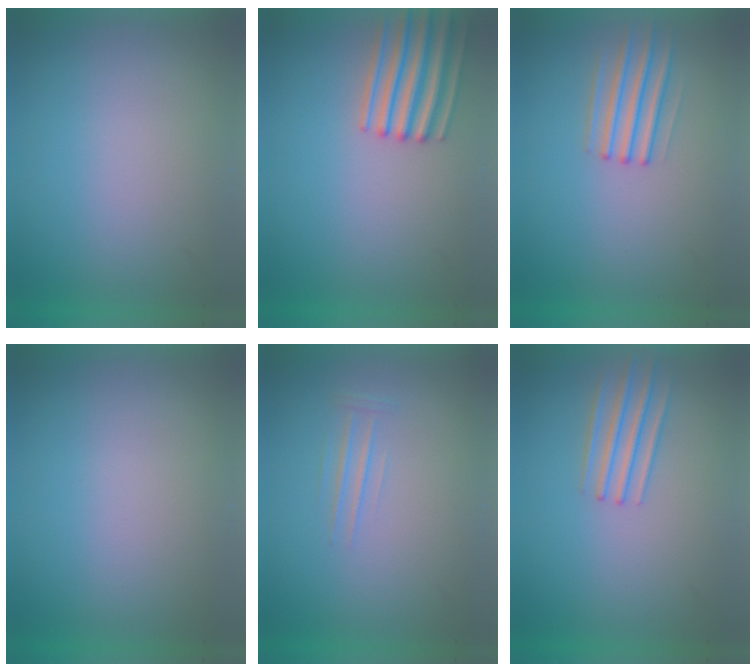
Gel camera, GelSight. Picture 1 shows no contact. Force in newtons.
{"total": 3.4}
{"total": 2.1}
{"total": 1.0}
{"total": 1.1}
{"total": 2.1}